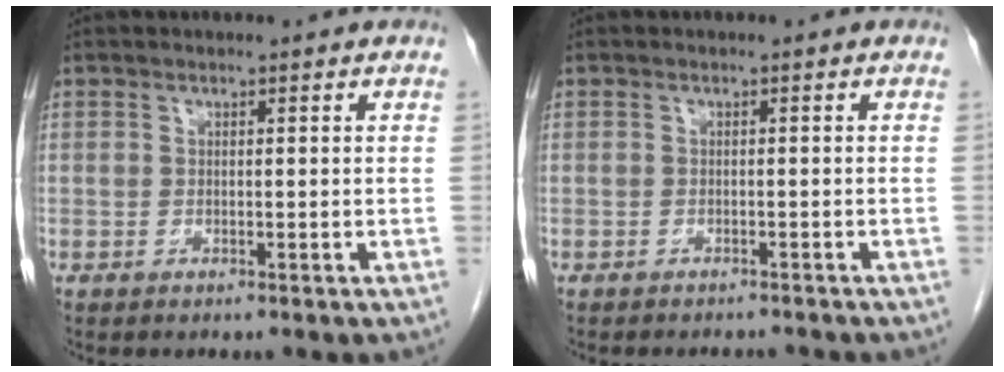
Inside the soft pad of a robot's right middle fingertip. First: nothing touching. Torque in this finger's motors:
{"motor_torque": [0.02, -0.01, 0.00, 0.00]}